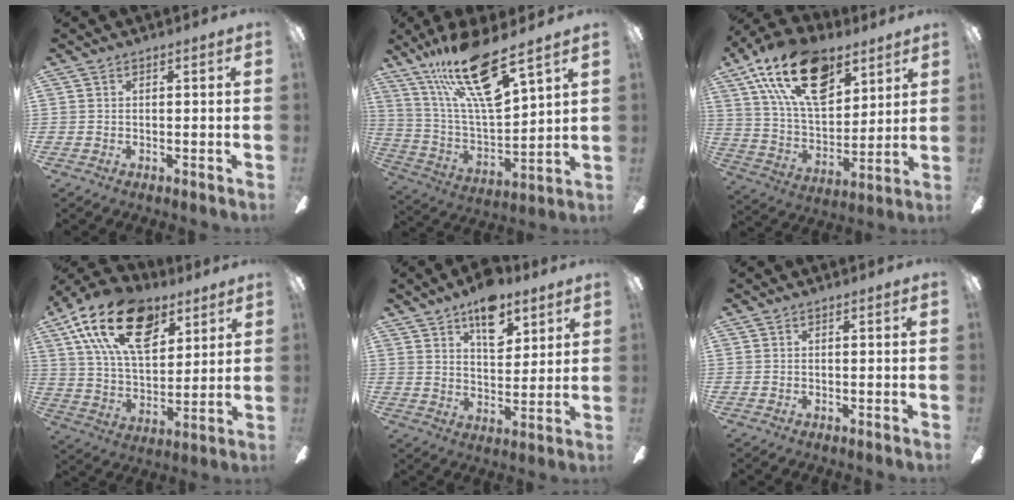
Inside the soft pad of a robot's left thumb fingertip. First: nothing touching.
{"total": 21.2, "force": [13.7, 5.4, 15.2], "torque": [-0.293, -0.078, 0.226]}
{"total": 23.1, "force": [12.5, 12.1, 15.2], "torque": [-0.275, -0.049, 0.219]}
{"total": 22.7, "force": [11.7, 12.5, 14.9], "torque": [-0.266, -0.039, 0.203]}
{"total": 12.1, "force": [7.6, 6.3, 7.0], "torque": [-0.090, -0.031, 0.130]}
{"total": 0.0}